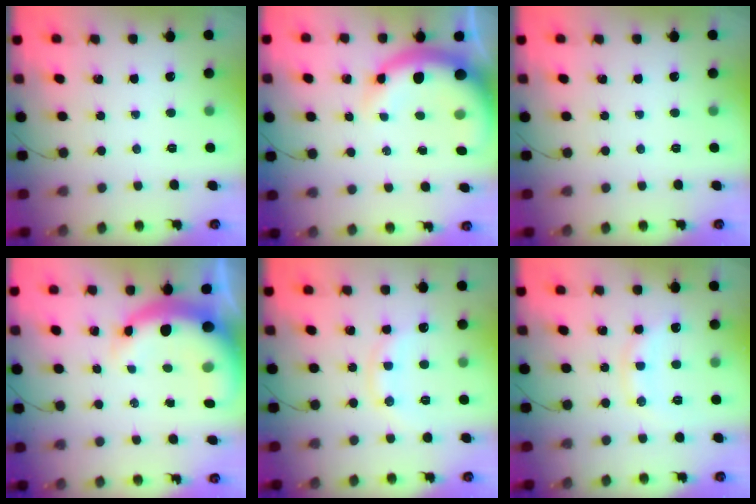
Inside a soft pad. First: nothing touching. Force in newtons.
{"total": 9.2, "press": 8.8, "slide": 2.9}
{"total": 0.0}
{"total": 9.1, "press": 8.7, "slide": 2.4}
{"total": 9.4, "press": 9.4, "slide": 0.9}
{"total": 10.7, "press": 10.7, "slide": 0.8}